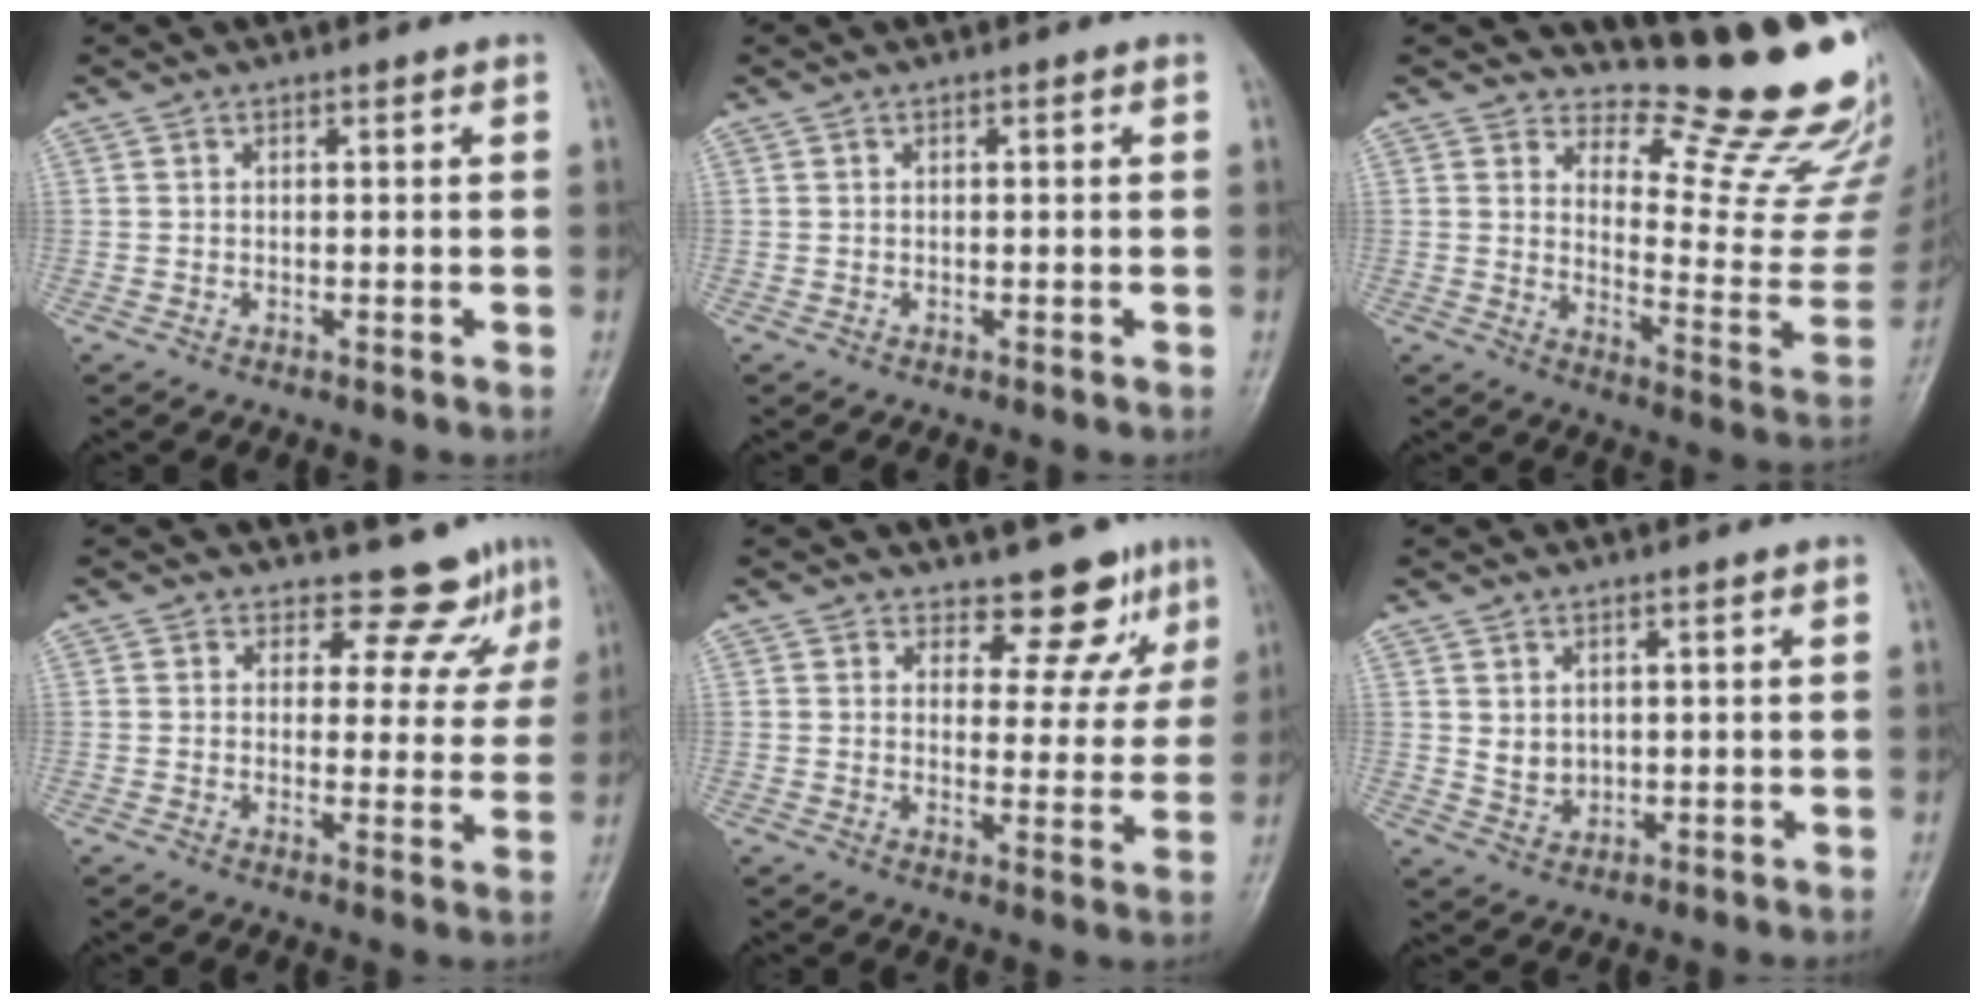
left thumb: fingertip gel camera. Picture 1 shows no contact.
{"total": 0.0}
{"total": 18.9, "force": [15.9, 4.7, 9.0], "torque": [-0.071, -0.174, 0.202]}
{"total": 6.8, "force": [5.9, 3.3, 0.8], "torque": [0.020, -0.046, 0.062]}
{"total": 7.4, "force": [6.0, 3.7, 1.9], "torque": [0.009, -0.049, 0.074]}
{"total": 3.1, "force": [1.4, 2.3, 1.5], "torque": [-0.019, -0.015, 0.035]}